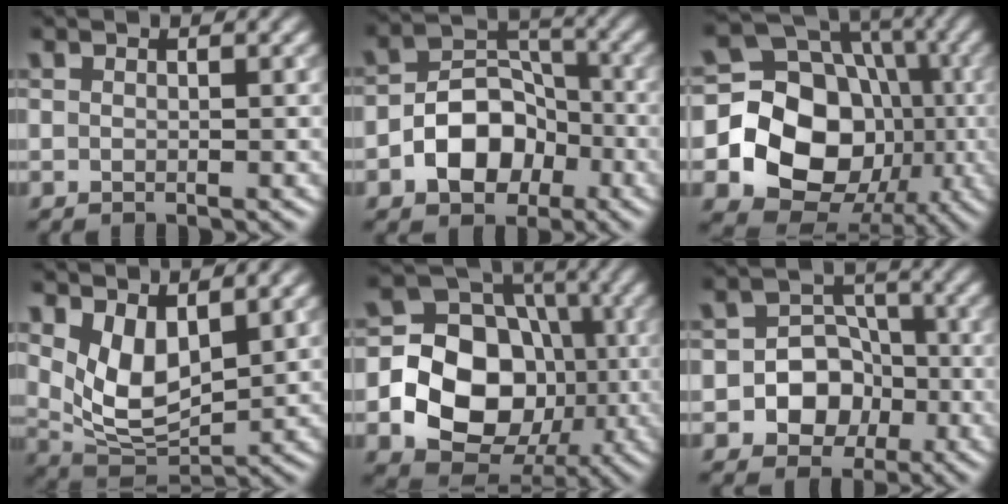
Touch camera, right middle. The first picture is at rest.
{"total": 6.4, "force": [-2.6, 4.5, 3.7], "torque": [-0.055, 0.003, -0.050]}
{"total": 16.6, "force": [-3.1, 14.1, 8.1], "torque": [-0.129, -0.021, -0.072]}
{"total": 5.5, "force": [2.2, 2.9, 4.1], "torque": [-0.087, -0.017, 0.048]}
{"total": 14.2, "force": [-2.8, 11.6, 7.7], "torque": [-0.116, -0.016, -0.081]}
{"total": 6.4, "force": [-2.0, 5.6, 2.4], "torque": [-0.014, 0.016, -0.060]}